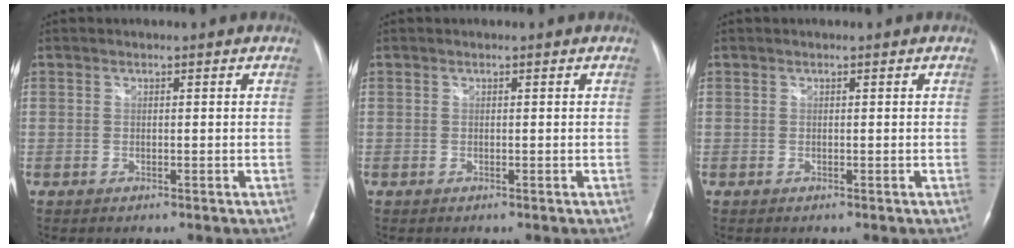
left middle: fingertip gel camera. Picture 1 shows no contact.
{"total": 0.0}
{"total": 0.0}